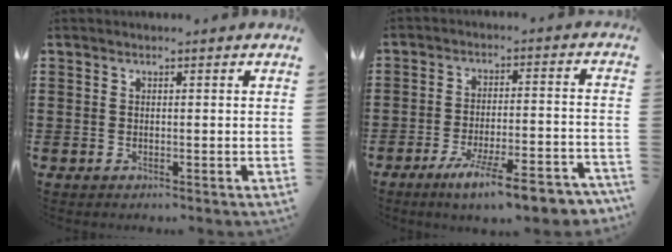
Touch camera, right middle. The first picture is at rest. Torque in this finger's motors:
{"motor_torque": [1.23, -0.90, 0.69, 0.17]}